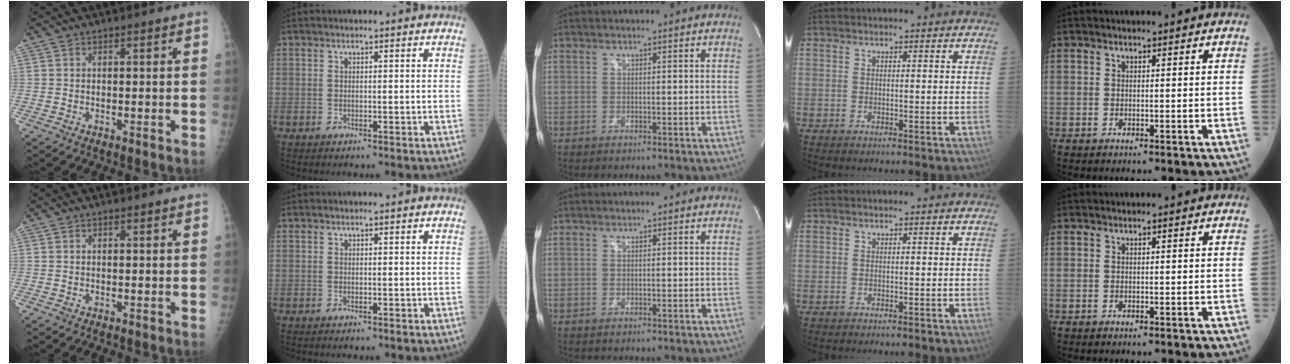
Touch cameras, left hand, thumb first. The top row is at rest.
{}